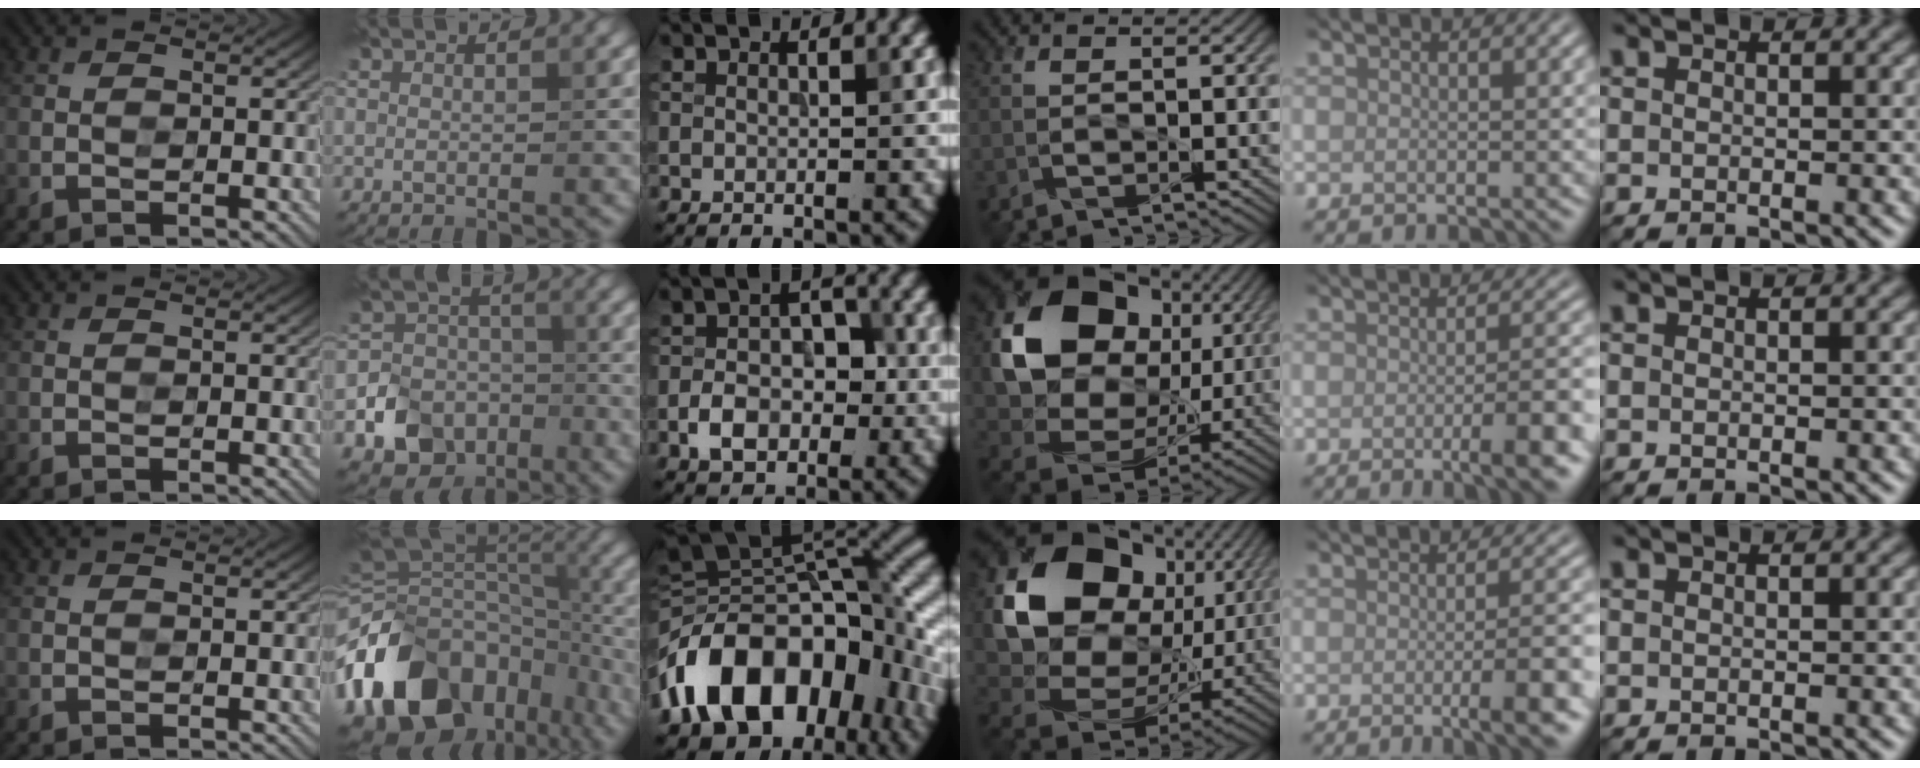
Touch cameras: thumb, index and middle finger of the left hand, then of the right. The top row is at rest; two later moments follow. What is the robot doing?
{"motion": "wipe", "object": "mirror"}